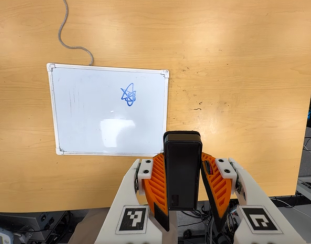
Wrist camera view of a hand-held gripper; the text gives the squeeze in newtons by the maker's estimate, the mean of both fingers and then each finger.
{"total": 6.2, "left": 4.7, "right": 7.7}